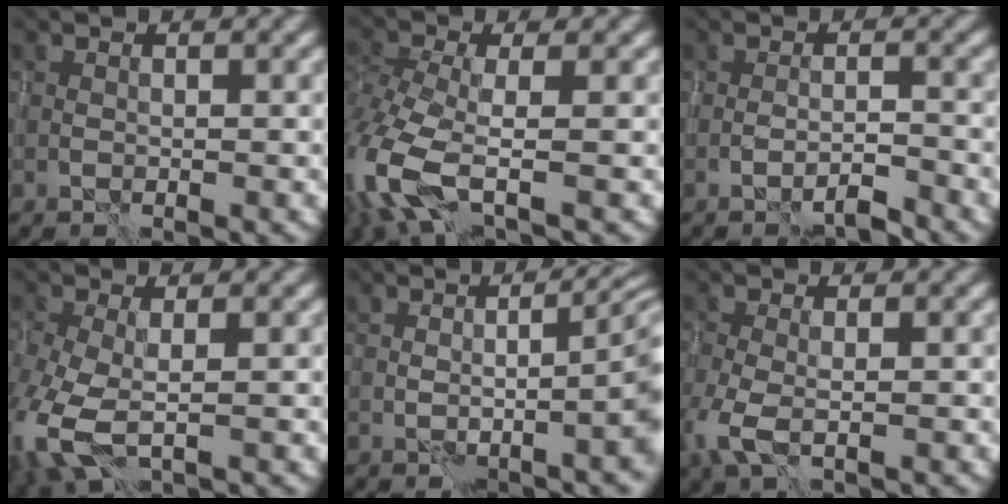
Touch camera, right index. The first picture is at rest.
{"total": 8.0, "force": [-3.6, 3.3, 6.3], "torque": [-0.160, -0.015, -0.084]}
{"total": 1.7, "force": [-1.5, 0.0, 0.7], "torque": [-0.006, 0.007, -0.030]}
{"total": 5.8, "force": [-1.8, 2.8, 4.7], "torque": [-0.134, -0.021, -0.038]}
{"total": 6.8, "force": [-0.6, 2.3, 6.4], "torque": [-0.056, 0.009, -0.007]}
{"total": 3.1, "force": [-1.0, 1.2, 2.6], "torque": [-0.071, -0.006, -0.024]}